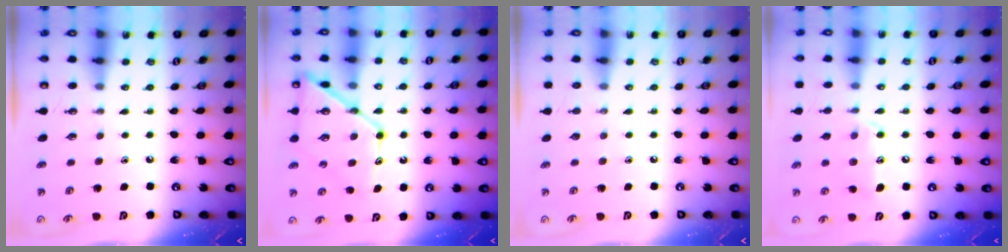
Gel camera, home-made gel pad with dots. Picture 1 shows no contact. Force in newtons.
{"total": 15.0, "press": 15.0, "slide": 1.3}
{"total": 0.0}
{"total": 12.5, "press": 12.5, "slide": 0.8}